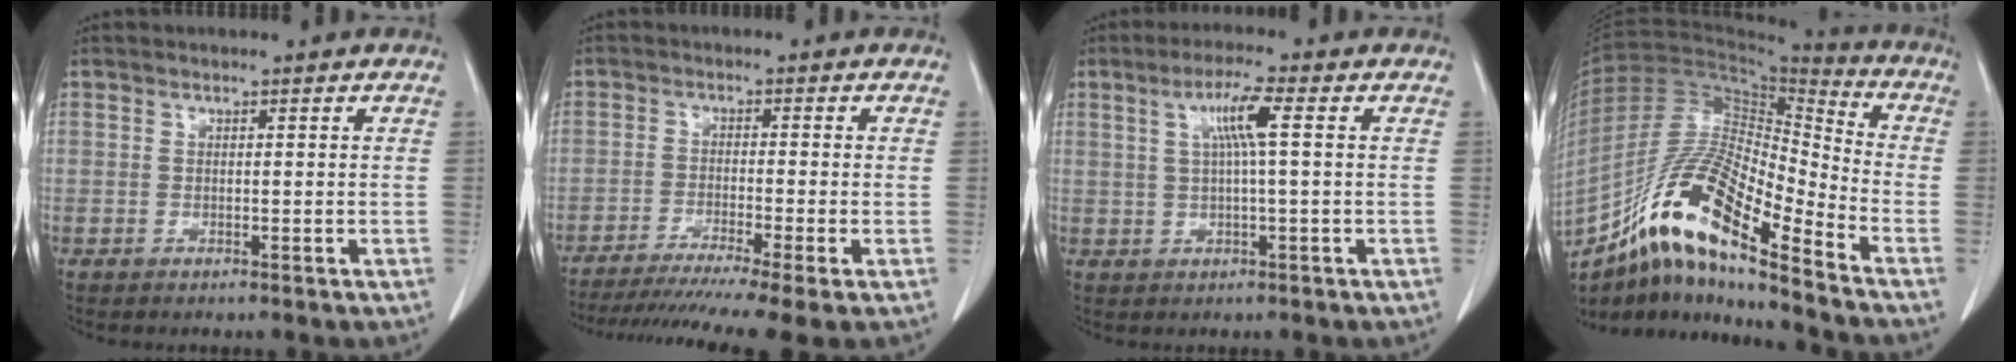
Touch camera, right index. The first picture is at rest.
{"total": 13.1, "force": [-10.3, -0.9, 8.1], "torque": [-0.126, -0.034, -0.163]}
{"total": 5.3, "force": [1.4, -0.2, 5.1], "torque": [-0.095, 0.009, 0.026]}
{"total": 19.7, "force": [-12.8, 2.5, 14.8], "torque": [-0.296, -0.007, -0.231]}